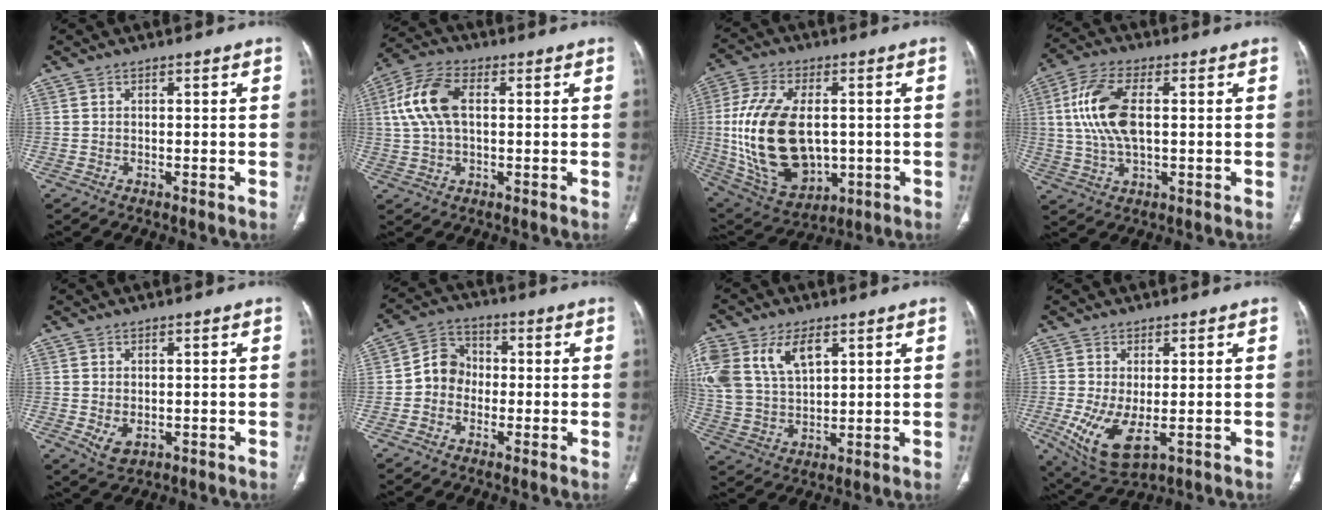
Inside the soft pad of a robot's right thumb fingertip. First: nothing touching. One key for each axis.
{"total": 10.3, "fx": 1.7, "fy": 5.7, "fz": 8.5, "tx": -0.186, "ty": 0.022, "tz": 0.031}
{"total": 21.8, "fx": -0.2, "fy": 13.0, "fz": 17.5, "tx": -0.343, "ty": -0.011, "tz": 0.020}
{"total": 12.1, "fx": 1.6, "fy": 5.7, "fz": 10.6, "tx": -0.230, "ty": 0.010, "tz": 0.032}
{"total": 3.5, "fx": -0.6, "fy": 2.4, "fz": 2.5, "tx": -0.042, "ty": -0.006, "tz": 0.002}
{"total": 6.5, "fx": -1.1, "fy": 5.7, "fz": 3.0, "tx": -0.029, "ty": 0.024, "tz": -0.035}
{"total": 16.9, "fx": 7.1, "fy": 10.6, "fz": 11.2, "tx": -0.248, "ty": -0.004, "tz": 0.141}
{"total": 9.4, "fx": -2.1, "fy": 4.2, "fz": 8.1, "tx": -0.163, "ty": -0.023, "tz": -0.021}